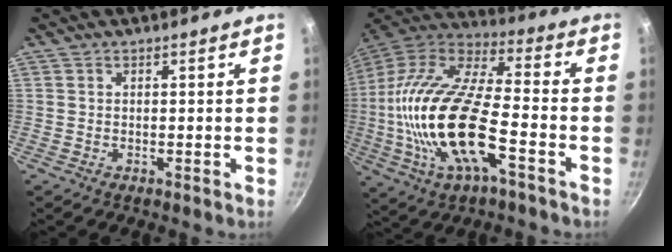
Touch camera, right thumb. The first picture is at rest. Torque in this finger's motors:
{"motor_torque": [0.19, 1.94, 2.50, -0.28, 0.93]}